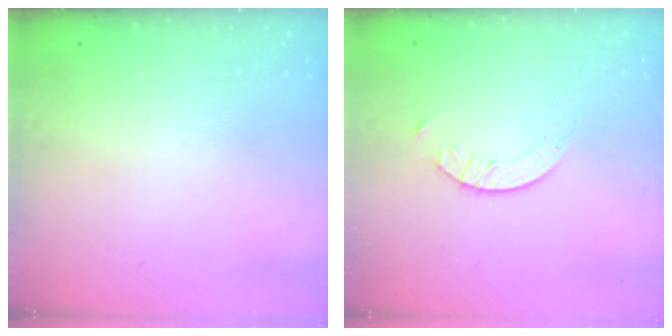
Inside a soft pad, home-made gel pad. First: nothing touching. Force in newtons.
{"total": 1.7, "press": 1.7, "slide": 0.2}